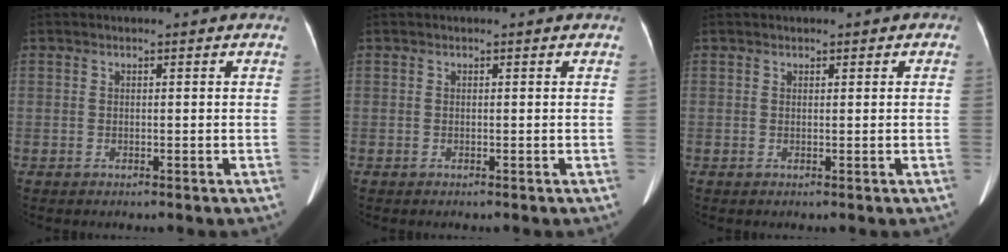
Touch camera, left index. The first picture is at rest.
{"total": 1.0, "force": [0.9, 0.2, 0.4], "torque": [-0.002, 0.001, 0.007]}
{"total": 0.9, "force": [0.3, 0.7, 0.4], "torque": [-0.003, -0.009, 0.001]}